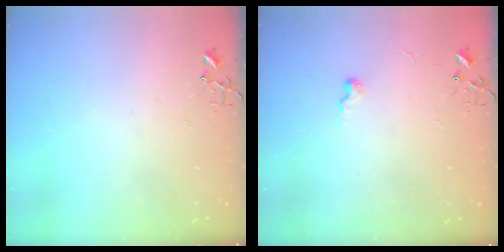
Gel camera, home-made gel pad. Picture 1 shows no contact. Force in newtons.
{"total": 5.9, "press": 5.8, "slide": 0.6}